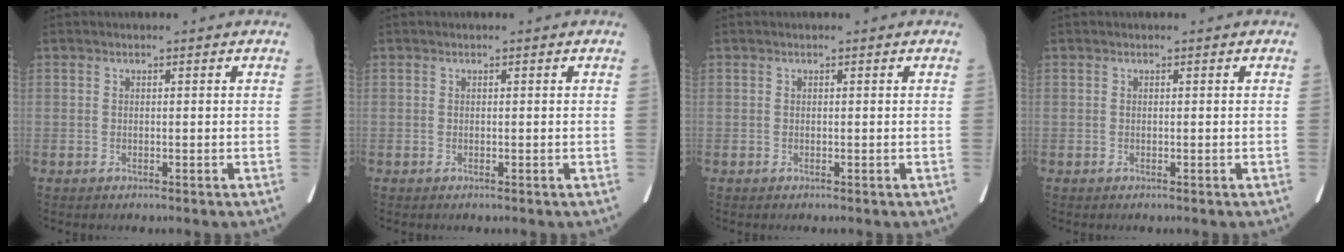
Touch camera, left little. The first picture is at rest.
{"total": 0.0}
{"total": 0.0}
{"total": 0.0}